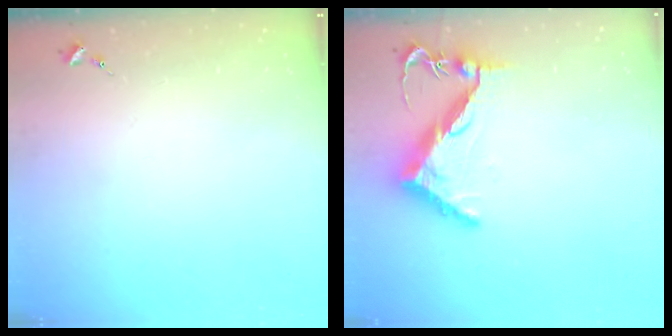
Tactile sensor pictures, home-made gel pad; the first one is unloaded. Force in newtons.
{"total": 9.7, "press": 9.6, "slide": 1.4}